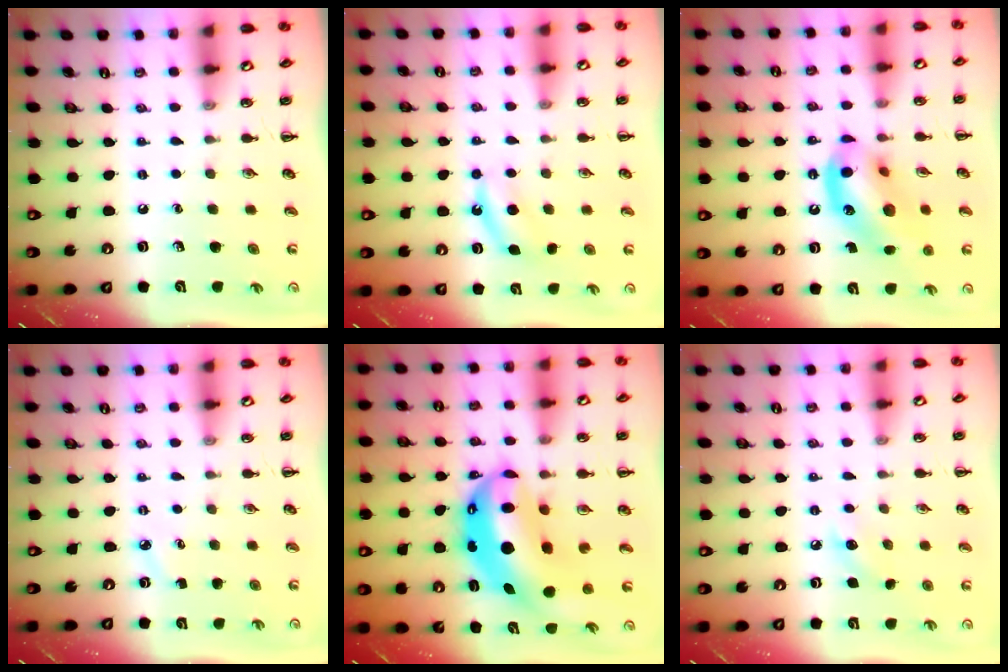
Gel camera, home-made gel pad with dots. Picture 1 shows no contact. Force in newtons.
{"total": 5.9, "press": 5.7, "slide": 1.6}
{"total": 15.0, "press": 14.7, "slide": 2.8}
{"total": 2.0, "press": 1.9, "slide": 0.7}
{"total": 14.4, "press": 14.0, "slide": 3.3}
{"total": 6.1, "press": 5.9, "slide": 1.2}